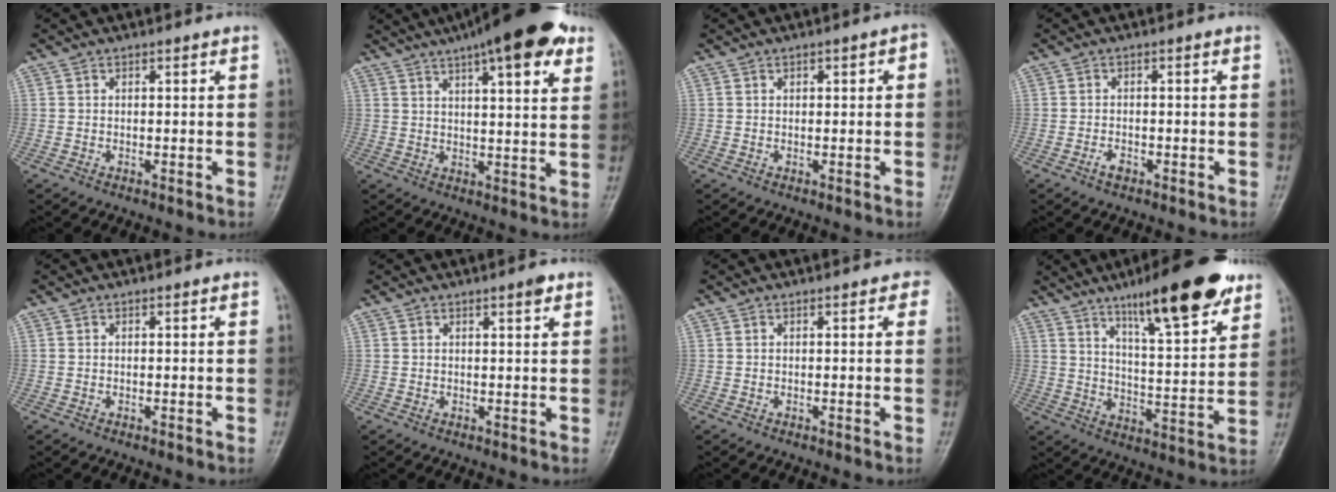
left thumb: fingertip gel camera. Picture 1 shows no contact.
{"total": 17.2, "force": [10.4, 4.7, 12.8], "torque": [-0.169, -0.015, 0.146]}
{"total": 2.6, "force": [0.4, 1.3, 2.2], "torque": [-0.023, 0.009, 0.002]}
{"total": 1.8, "force": [-1.2, 0.9, 1.1], "torque": [-0.020, 0.009, -0.022]}
{"total": 0.0}
{"total": 1.8, "force": [1.1, 0.4, 1.3], "torque": [-0.018, -0.005, 0.016]}
{"total": 1.7, "force": [0.7, 0.9, 1.2], "torque": [0.006, 0.003, 0.000]}
{"total": 18.8, "force": [12.2, 4.3, 13.6], "torque": [-0.174, -0.059, 0.191]}